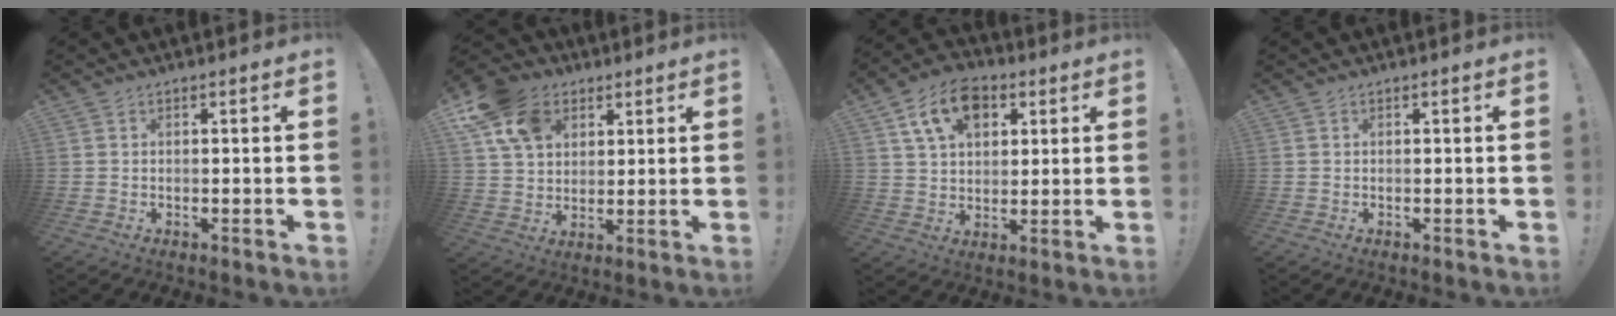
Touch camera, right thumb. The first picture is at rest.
{"total": 14.1, "force": [6.5, 10.5, 6.7], "torque": [-0.114, -0.022, 0.133]}
{"total": 13.1, "force": [5.7, 9.1, 7.6], "torque": [-0.126, -0.004, 0.109]}
{"total": 0.0}